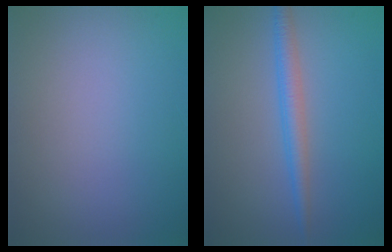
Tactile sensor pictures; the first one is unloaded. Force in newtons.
{"total": 2.5, "press": 2.5, "slide": 0.0}